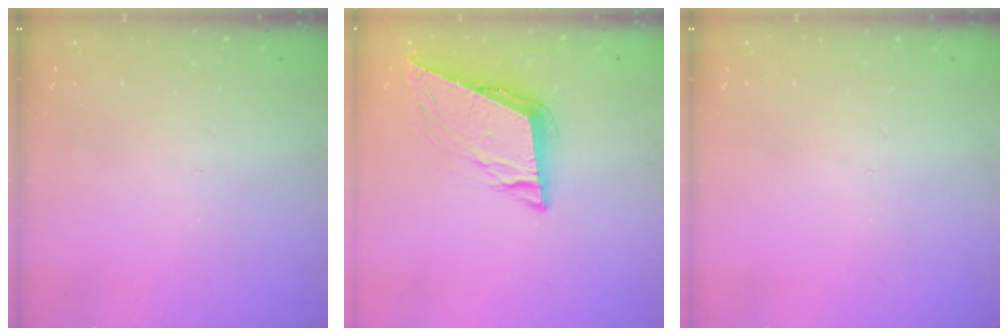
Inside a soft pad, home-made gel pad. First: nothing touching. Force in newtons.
{"total": 9.8, "press": 9.3, "slide": 3.0}
{"total": 0.0}